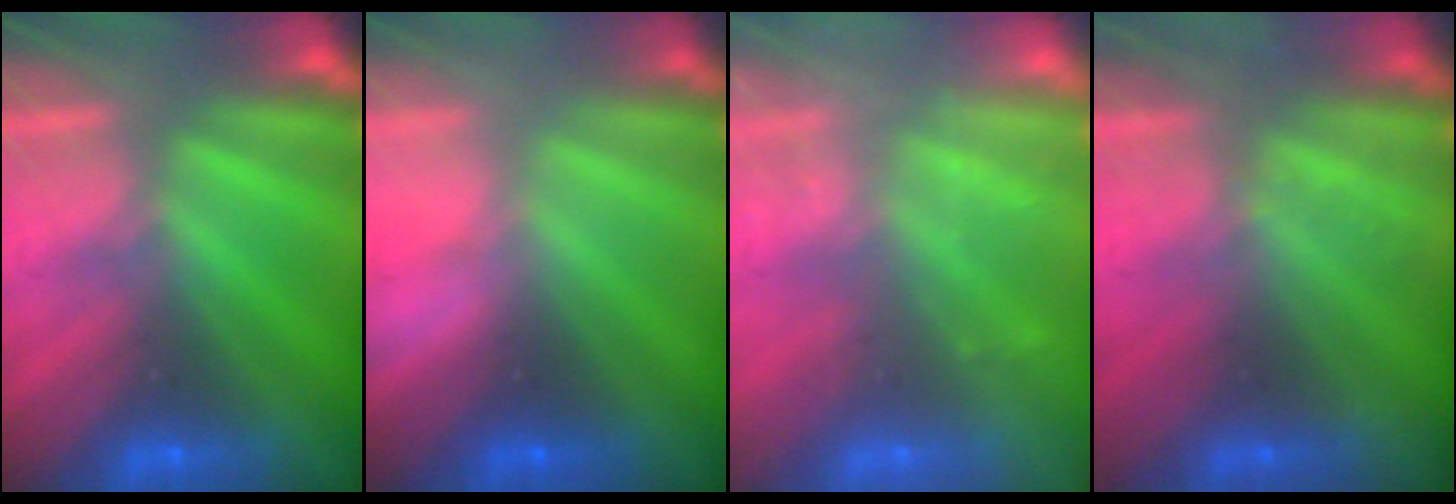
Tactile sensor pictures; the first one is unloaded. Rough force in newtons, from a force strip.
{"total": 2.6}
{"total": 2.4}
{"total": 2.2}